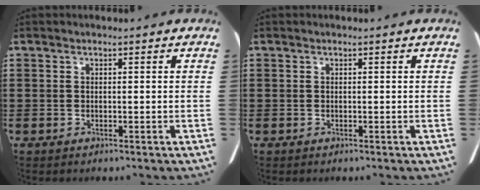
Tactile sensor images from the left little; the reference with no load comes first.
{"total": 0.0}